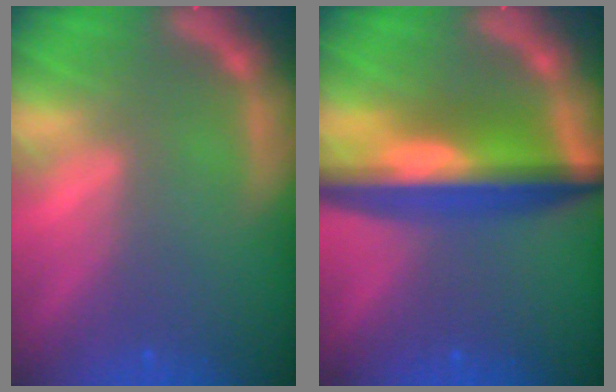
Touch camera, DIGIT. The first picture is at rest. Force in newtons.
{"total": 9.6}